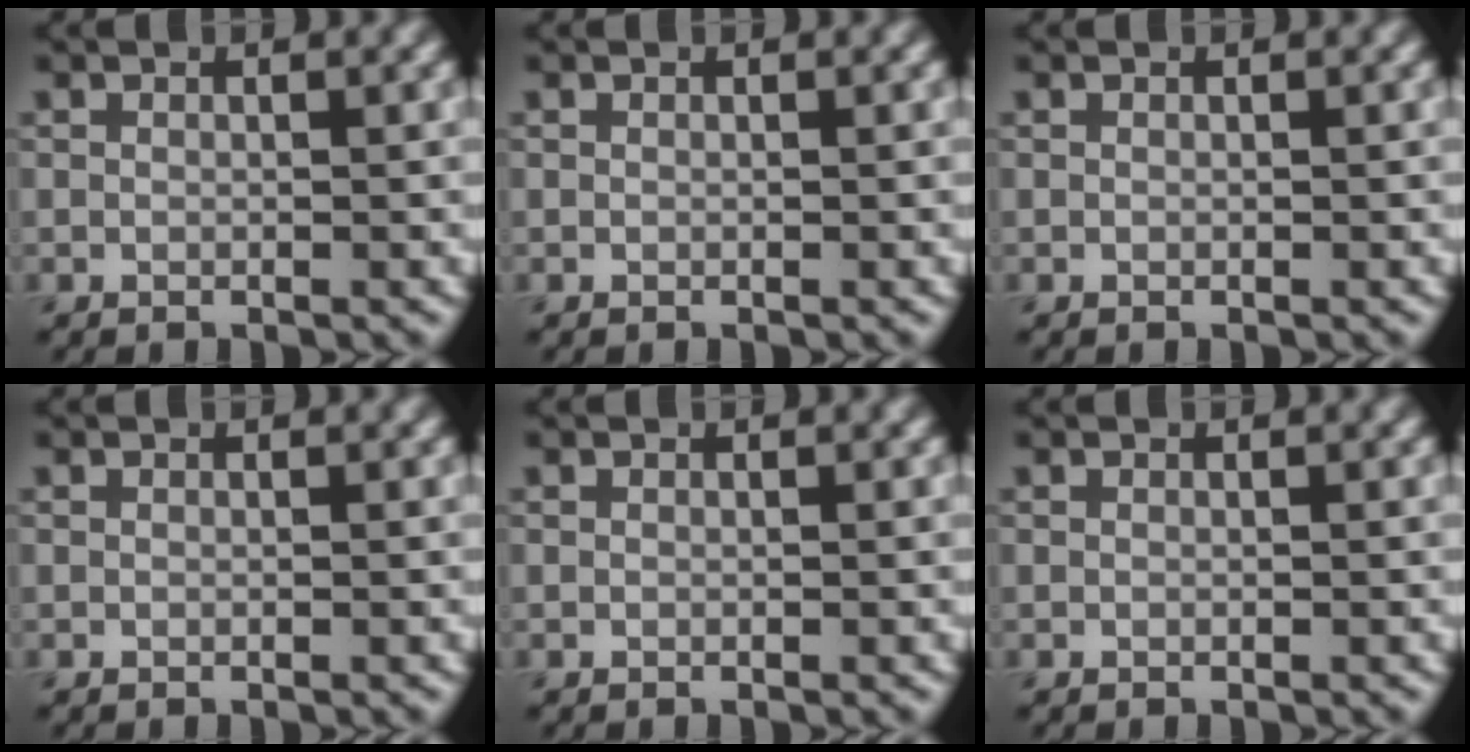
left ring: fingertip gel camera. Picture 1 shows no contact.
{"total": 0.0}
{"total": 0.0}
{"total": 0.0}
{"total": 0.0}
{"total": 0.0}